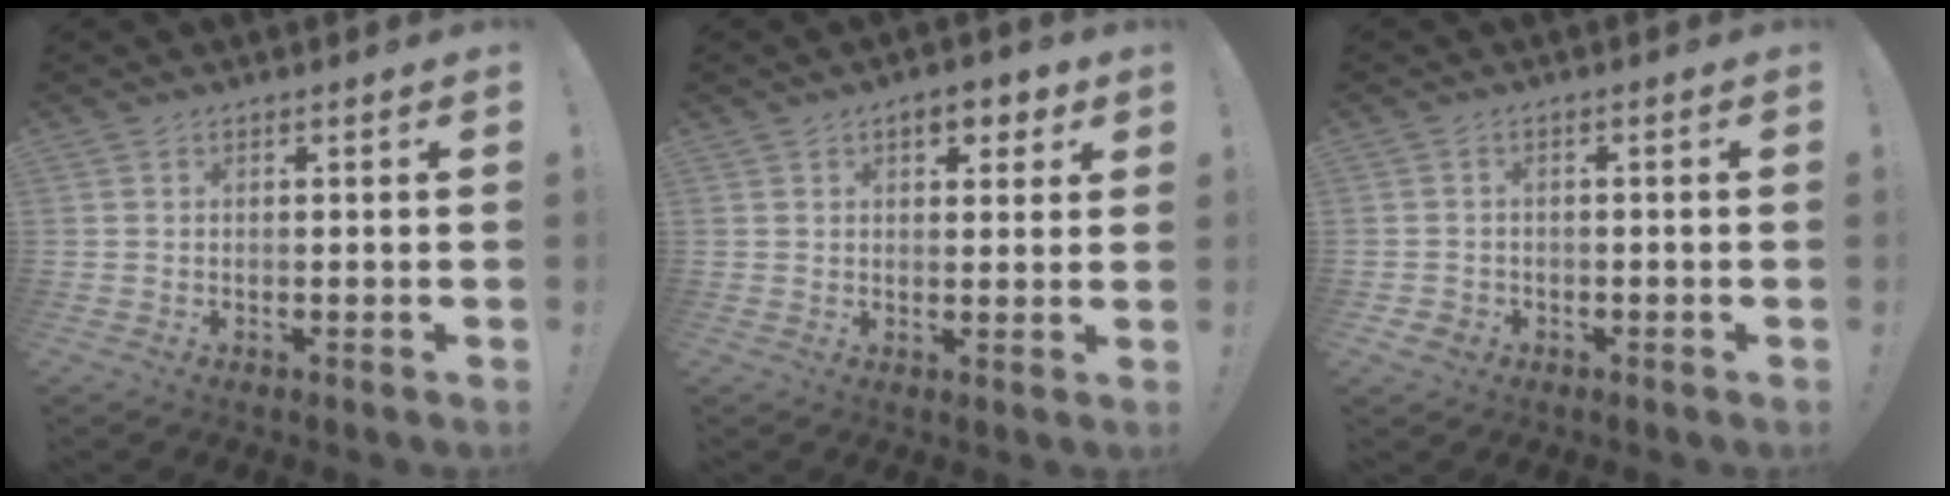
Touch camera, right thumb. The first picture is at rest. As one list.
[{"total": 5.7, "force": [3.0, 3.4, 3.5], "torque": [-0.034, -0.008, 0.048]}, {"total": 2.6, "force": [-1.3, 2.1, 0.8], "torque": [-0.021, 0.002, -0.025]}]